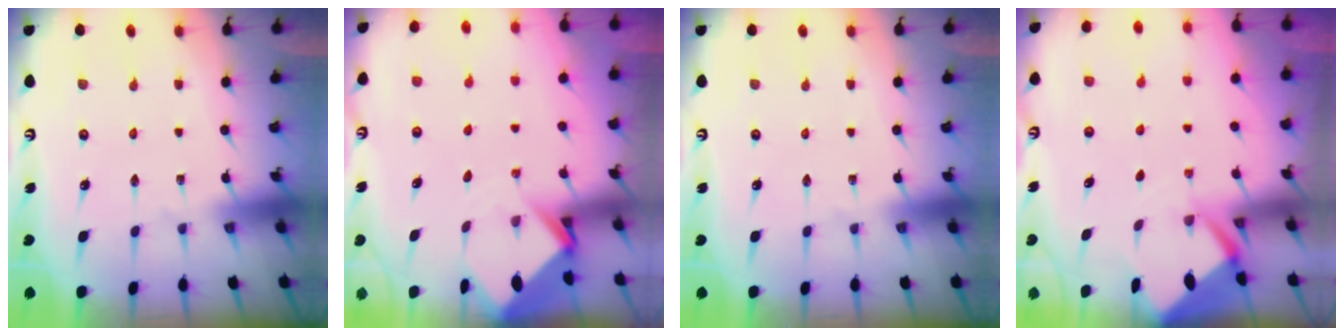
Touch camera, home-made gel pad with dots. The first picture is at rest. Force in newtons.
{"total": 3.8, "press": 3.8, "slide": 0.2}
{"total": 0.0}
{"total": 2.7, "press": 2.6, "slide": 0.3}